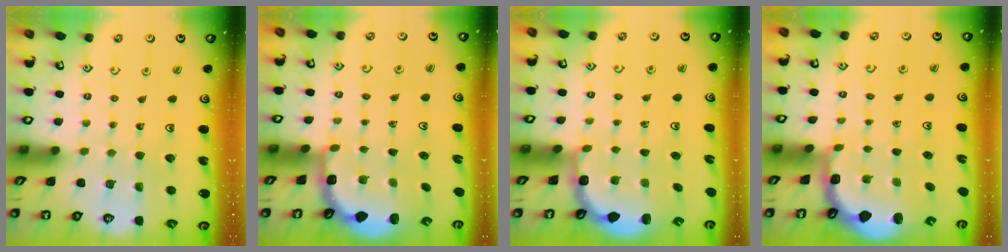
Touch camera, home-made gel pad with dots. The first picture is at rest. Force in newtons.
{"total": 2.8, "press": 2.4, "slide": 1.4}
{"total": 3.0, "press": 2.3, "slide": 1.8}
{"total": 2.2, "press": 2.0, "slide": 1.1}